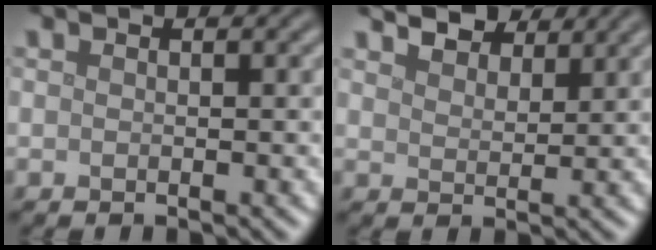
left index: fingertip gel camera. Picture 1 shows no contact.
{"total": 5.1, "force": [4.6, 1.6, 1.7], "torque": [-0.037, -0.002, 0.077]}